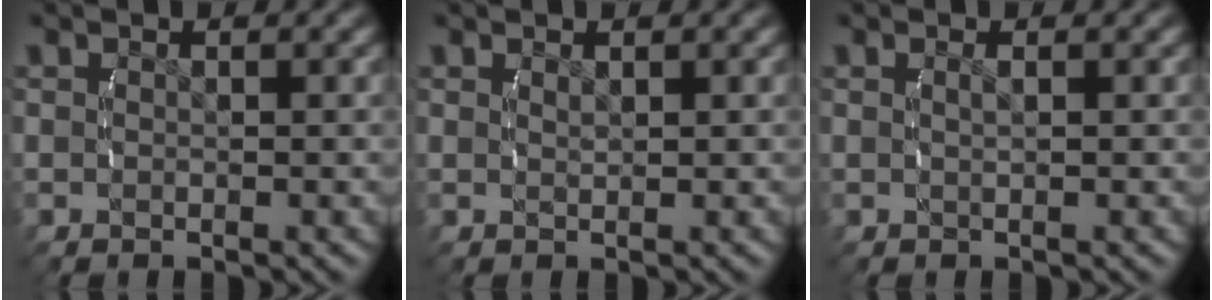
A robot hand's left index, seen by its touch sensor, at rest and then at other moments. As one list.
[{"total": 0.7, "force": [0.4, -0.5, 0.2], "torque": [-0.002, -0.006, 0.014]}, {"total": 0.7, "force": [0.0, -0.3, 0.6], "torque": [-0.013, -0.004, 0.004]}]